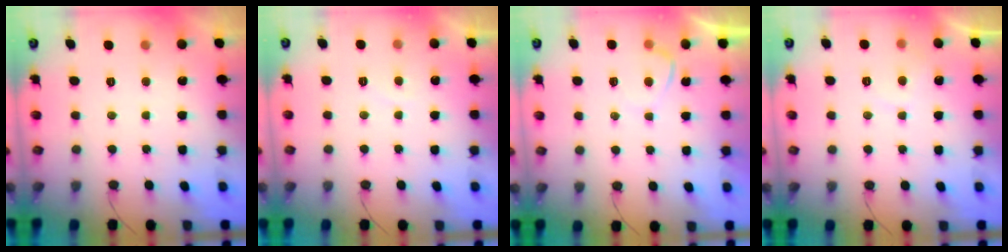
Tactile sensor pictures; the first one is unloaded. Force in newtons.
{"total": 0.7, "press": 0.5, "slide": 0.5}
{"total": 1.0, "press": 0.8, "slide": 0.5}
{"total": 2.3, "press": 2.2, "slide": 0.7}